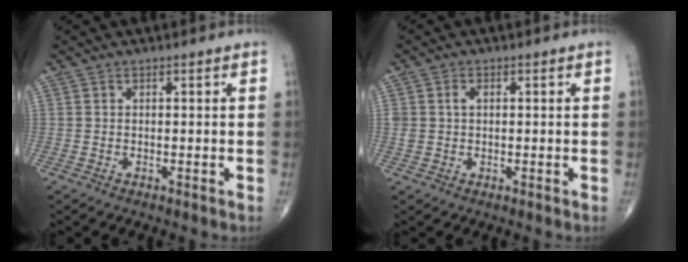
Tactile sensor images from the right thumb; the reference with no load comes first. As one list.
[{"total": 2.1, "force": [0.4, 1.5, 1.3], "torque": [-0.025, 0.006, 0.011]}]